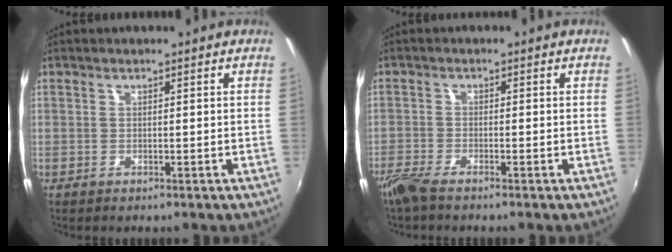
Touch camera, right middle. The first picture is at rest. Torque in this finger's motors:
{"motor_torque": [0.08, -0.07, 0.03, 0.02]}